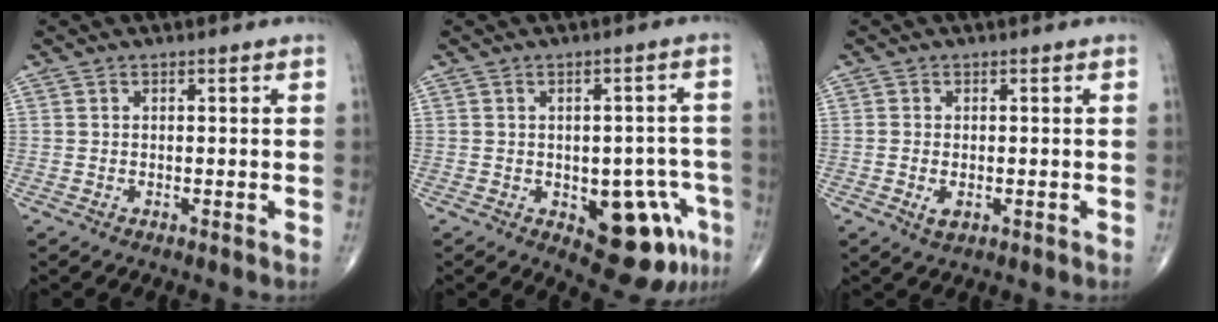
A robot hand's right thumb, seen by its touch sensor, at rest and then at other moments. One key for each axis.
{"total": 12.4, "fx": -4.9, "fy": 6.0, "fz": 9.7, "tx": -0.073, "ty": 0.022, "tz": -0.051}
{"total": 2.3, "fx": -0.6, "fy": 1.3, "fz": 1.8, "tx": -0.032, "ty": -0.003, "tz": -0.011}